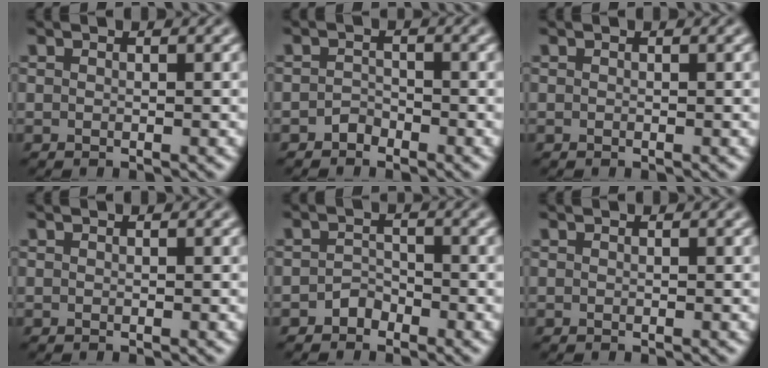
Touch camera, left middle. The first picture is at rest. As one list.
[{"total": 1.2, "force": [-1.0, 0.7, 0.2], "torque": [-0.002, 0.005, -0.019]}, {"total": 0.0}, {"total": 0.0}, {"total": 1.4, "force": [-1.0, 0.9, 0.3], "torque": [-0.003, 0.008, -0.020]}, {"total": 0.0}]